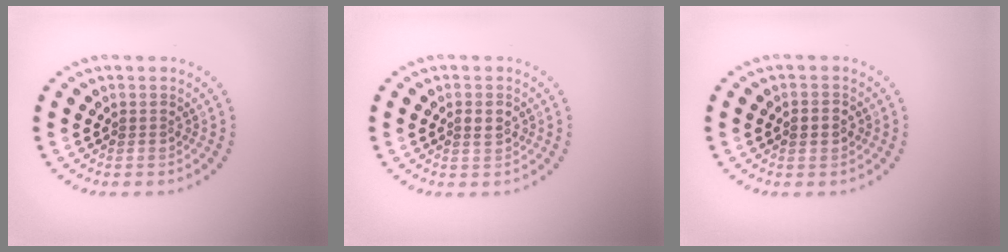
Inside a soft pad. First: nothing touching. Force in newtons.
{"total": 1.3, "press": 1.3, "slide": 0.2}
{"total": 1.8, "press": 1.8, "slide": 0.1}